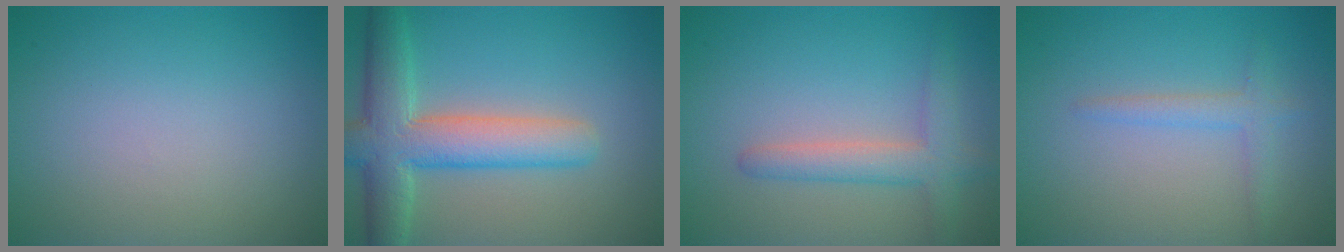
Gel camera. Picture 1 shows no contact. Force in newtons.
{"total": 7.4, "press": 7.4, "slide": 0.7}
{"total": 3.3, "press": 3.3, "slide": 0.2}
{"total": 1.7, "press": 1.7, "slide": 0.1}